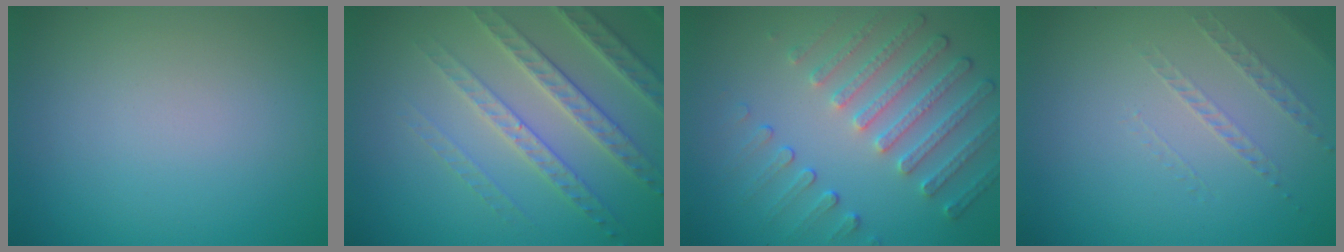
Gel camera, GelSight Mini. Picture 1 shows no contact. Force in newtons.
{"total": 4.4, "press": 4.0, "slide": 1.9}
{"total": 4.9, "press": 3.7, "slide": 3.2}
{"total": 1.1, "press": 0.6, "slide": 0.9}